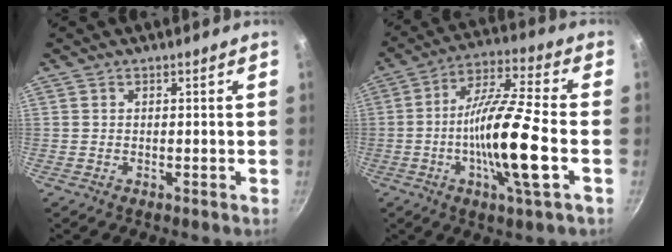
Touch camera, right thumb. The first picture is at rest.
{"total": 17.0, "force": [-3.7, 2.3, 16.4], "torque": [-0.294, 0.023, -0.081]}